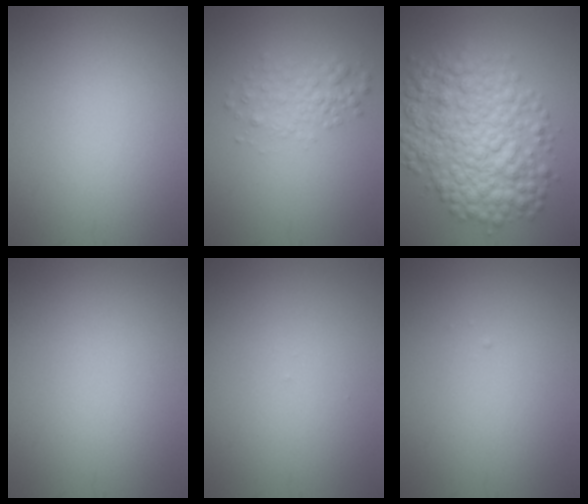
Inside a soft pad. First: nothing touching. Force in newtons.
{"total": 2.4, "press": 2.4, "slide": 0.1}
{"total": 8.8, "press": 8.8, "slide": 0.1}
{"total": 0.0}
{"total": 0.0}
{"total": 0.0}